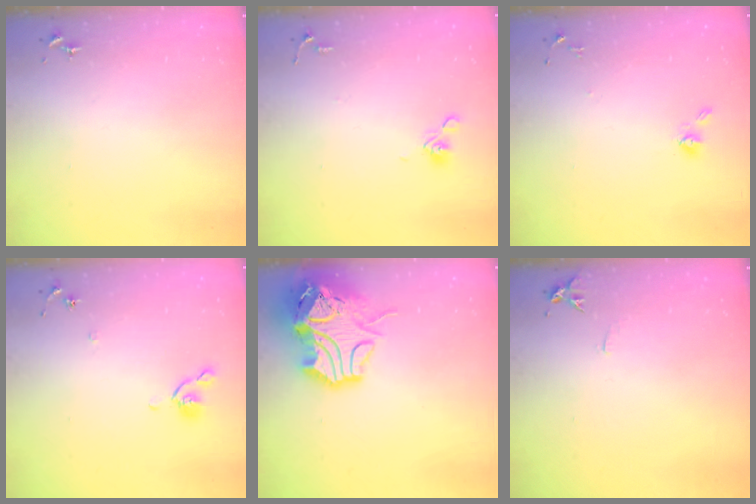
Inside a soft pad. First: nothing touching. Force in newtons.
{"total": 6.3, "press": 6.0, "slide": 2.1}
{"total": 6.5, "press": 6.4, "slide": 1.5}
{"total": 6.2, "press": 6.2, "slide": 0.8}
{"total": 18.6, "press": 18.4, "slide": 2.7}
{"total": 5.5, "press": 5.4, "slide": 0.6}